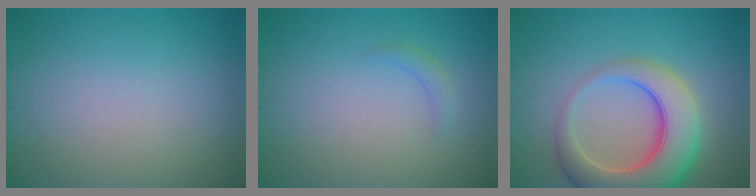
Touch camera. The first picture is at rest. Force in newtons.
{"total": 1.0, "press": 1.0, "slide": 0.1}
{"total": 8.9, "press": 8.9, "slide": 0.7}